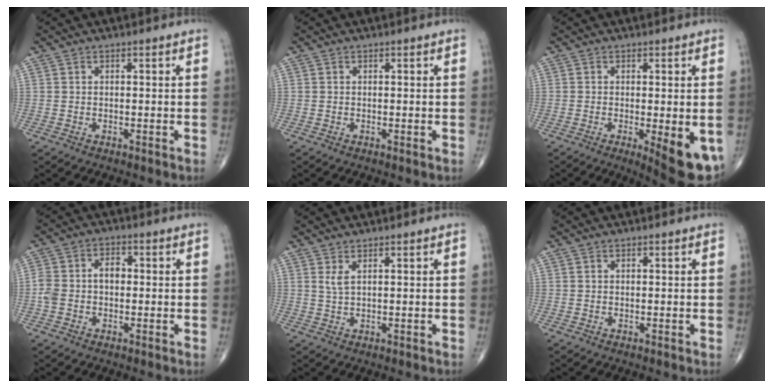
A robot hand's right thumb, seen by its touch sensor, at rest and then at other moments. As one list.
[{"total": 0.0}, {"total": 9.3, "force": [-2.9, 2.6, 8.5], "torque": [-0.103, -0.019, -0.035]}, {"total": 6.0, "force": [-0.4, 4.1, 4.3], "torque": [-0.088, 0.027, -0.010]}, {"total": 1.7, "force": [0.9, 0.4, 1.5], "torque": [-0.037, -0.001, 0.023]}, {"total": 0.0}]